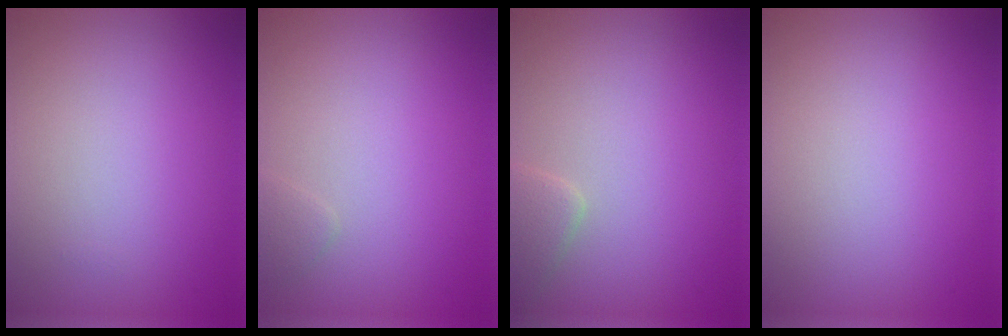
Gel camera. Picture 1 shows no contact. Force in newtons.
{"total": 0.8, "press": 0.8, "slide": 0.0}
{"total": 1.8, "press": 1.8, "slide": 0.1}
{"total": 0.0}